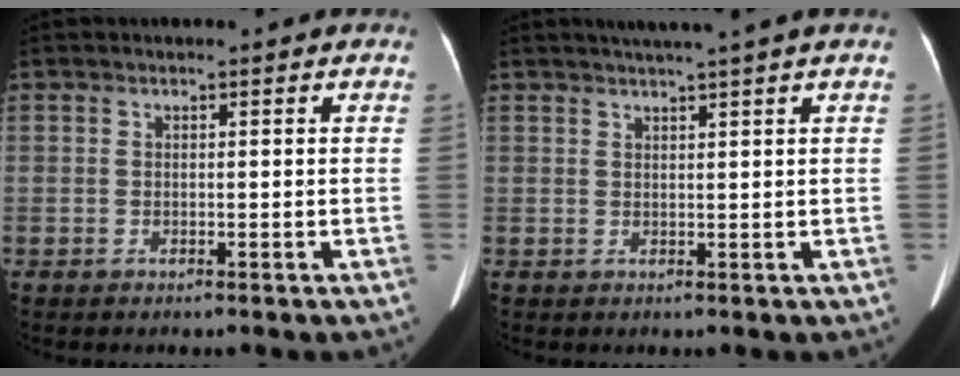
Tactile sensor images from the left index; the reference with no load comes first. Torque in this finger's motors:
{"motor_torque": [-0.11, -0.15, -0.01, 0.00]}